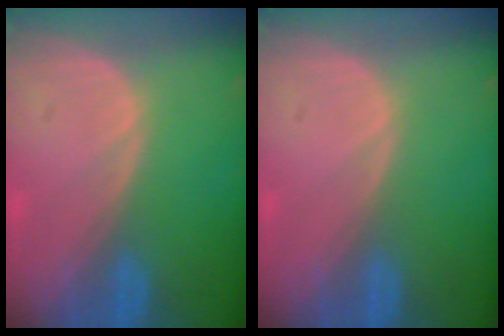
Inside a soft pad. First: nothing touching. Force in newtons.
{"total": 0.0}